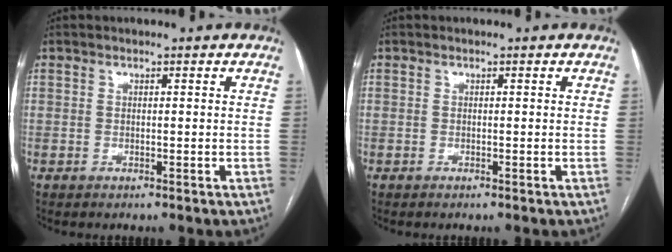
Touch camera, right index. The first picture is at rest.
{"total": 0.0}